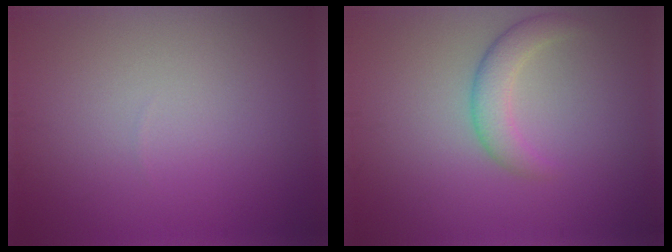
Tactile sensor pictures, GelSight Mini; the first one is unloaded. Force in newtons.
{"total": 2.6, "press": 2.6, "slide": 0.1}